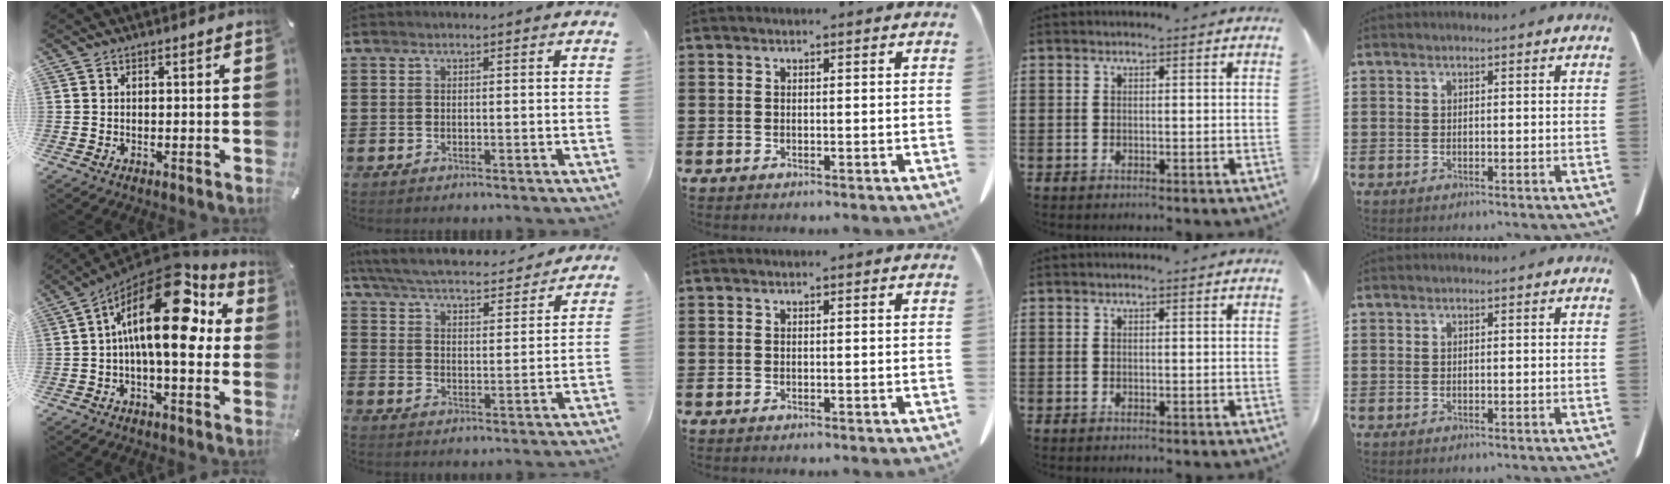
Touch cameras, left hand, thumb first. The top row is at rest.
{"thumb": {"total": 21.5, "force": [5.3, 9.5, 18.5], "torque": [-0.307, -0.045, 0.087]}, "index": {"total": 5.6, "force": [5.5, 0.1, 1.3], "torque": [-0.054, -0.038, 0.092]}}